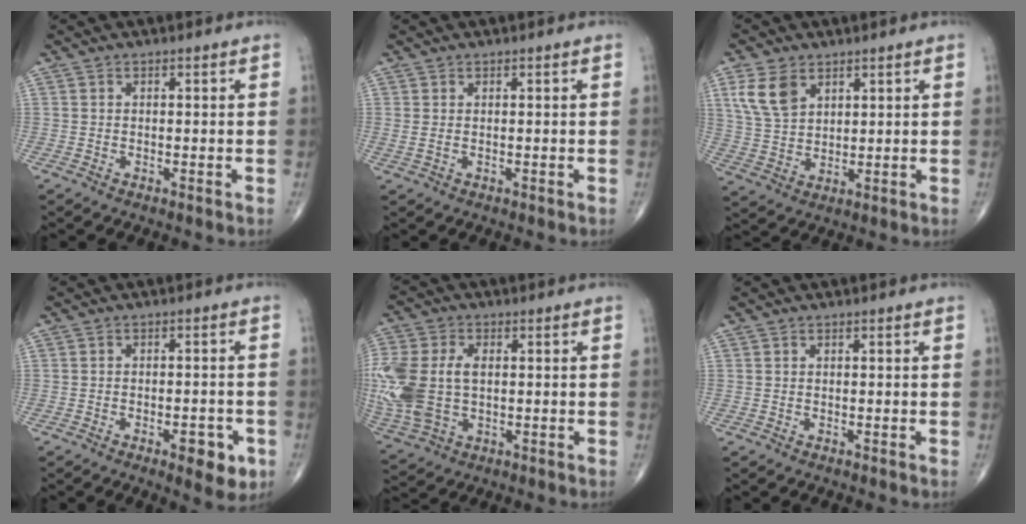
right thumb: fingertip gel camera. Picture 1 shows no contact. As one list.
[{"total": 1.1, "force": [0.2, 0.5, 1.0], "torque": [-0.028, 0.005, 0.010]}, {"total": 8.0, "force": [4.0, 5.1, 4.8], "torque": [-0.084, -0.011, 0.087]}, {"total": 6.5, "force": [-2.9, 2.6, 5.2], "torque": [-0.053, 0.009, -0.034]}, {"total": 17.4, "force": [0.1, 11.4, 13.1], "torque": [-0.345, 0.000, 0.014]}, {"total": 0.0}]